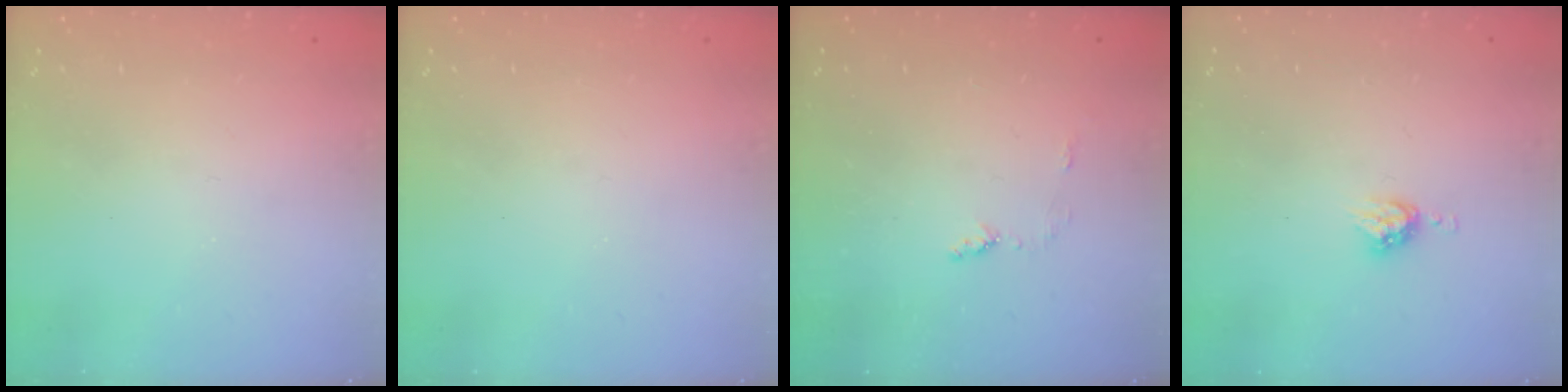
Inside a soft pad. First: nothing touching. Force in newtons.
{"total": 0.0}
{"total": 4.3, "press": 4.2, "slide": 0.5}
{"total": 5.1, "press": 5.1, "slide": 0.7}